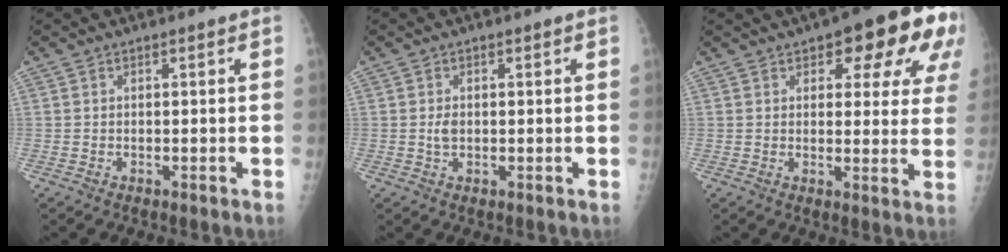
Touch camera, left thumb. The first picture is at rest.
{"total": 1.8, "force": [0.1, 1.2, 1.3], "torque": [-0.022, -0.001, 0.003]}
{"total": 16.3, "force": [7.9, 6.7, 12.6], "torque": [-0.116, -0.015, 0.093]}